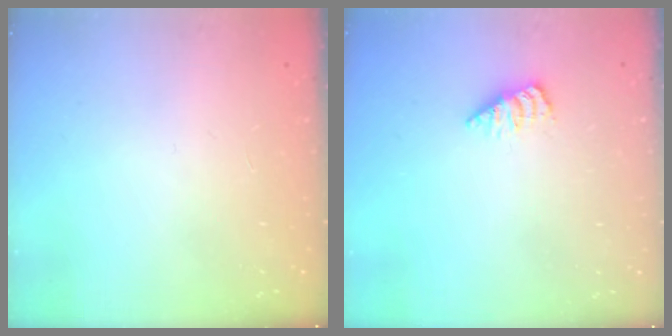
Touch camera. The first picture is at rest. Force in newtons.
{"total": 1.9, "press": 1.9, "slide": 0.3}